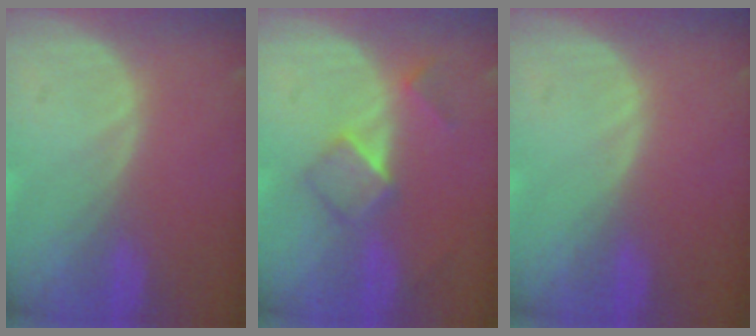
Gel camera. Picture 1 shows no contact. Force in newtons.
{"total": 5.2, "press": 4.6, "slide": 2.4}
{"total": 0.0}